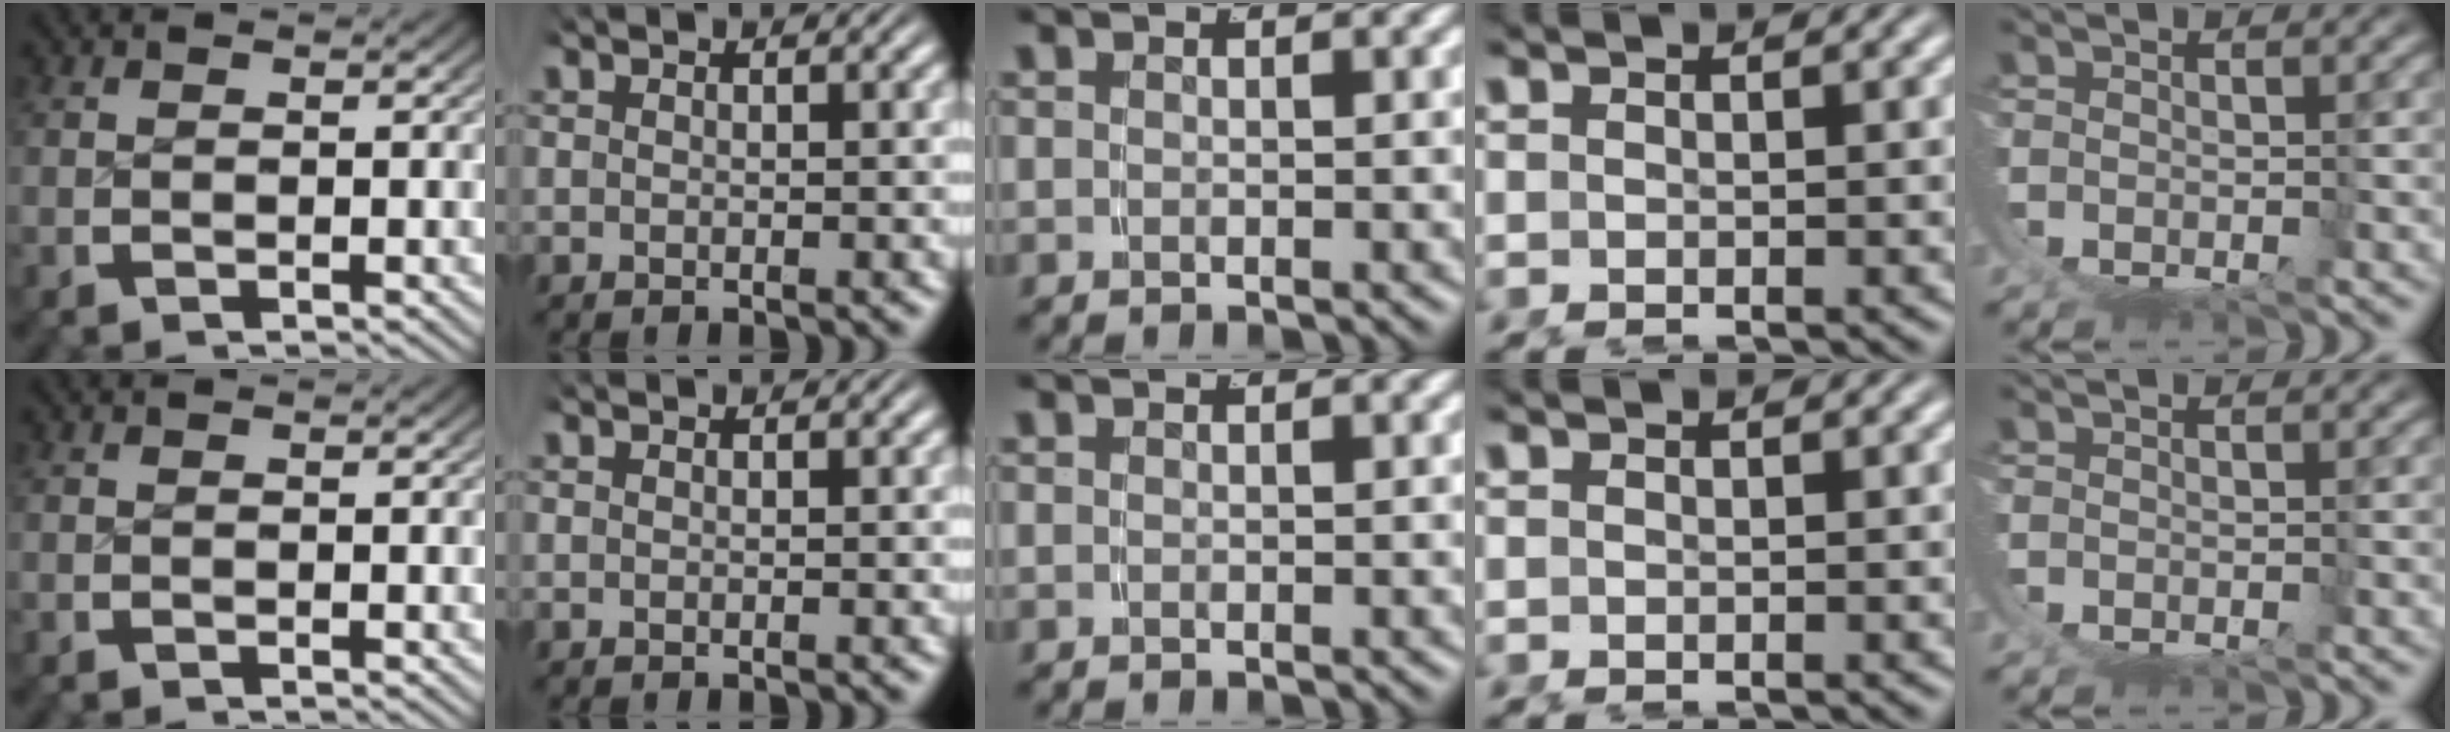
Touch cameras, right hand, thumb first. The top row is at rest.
{}